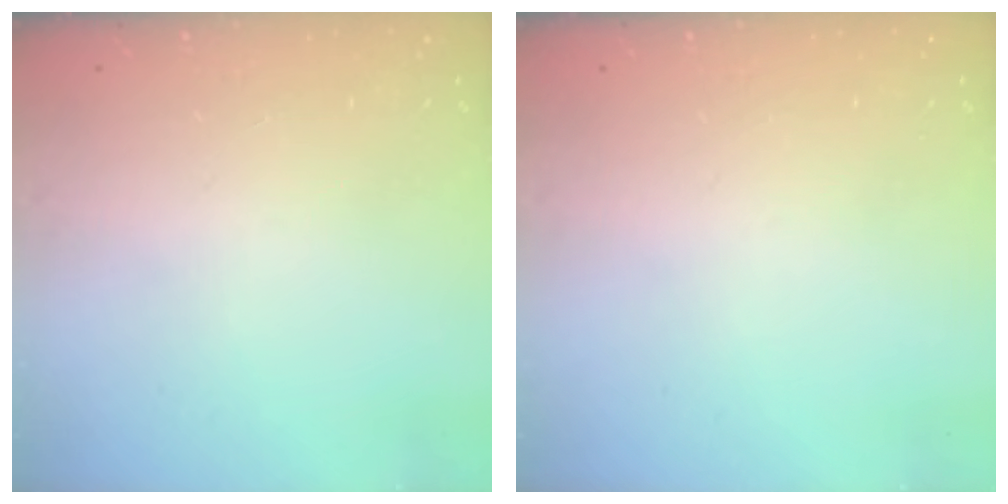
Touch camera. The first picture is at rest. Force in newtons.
{"total": 0.0}